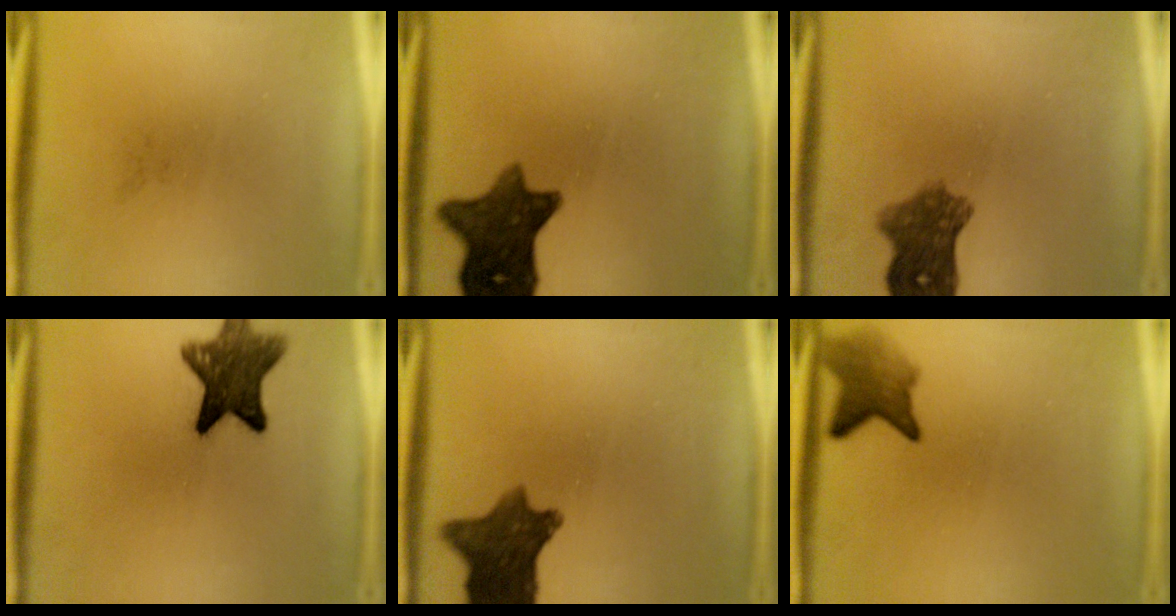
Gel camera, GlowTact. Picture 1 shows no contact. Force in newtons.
{"total": 10.9}
{"total": 7.0}
{"total": 10.4}
{"total": 9.9}
{"total": 4.7}